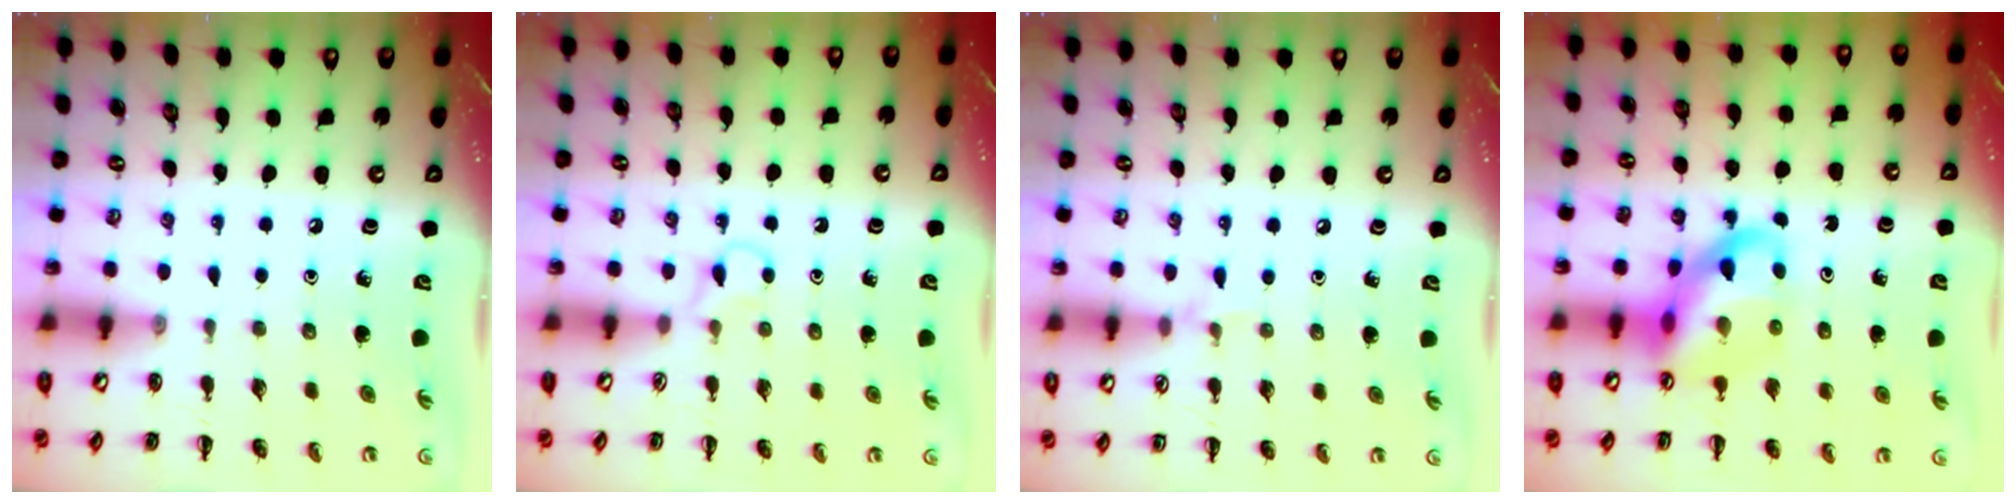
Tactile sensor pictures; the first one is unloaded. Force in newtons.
{"total": 3.1, "press": 2.9, "slide": 1.2}
{"total": 4.3, "press": 4.0, "slide": 1.6}
{"total": 11.1, "press": 10.7, "slide": 3.1}